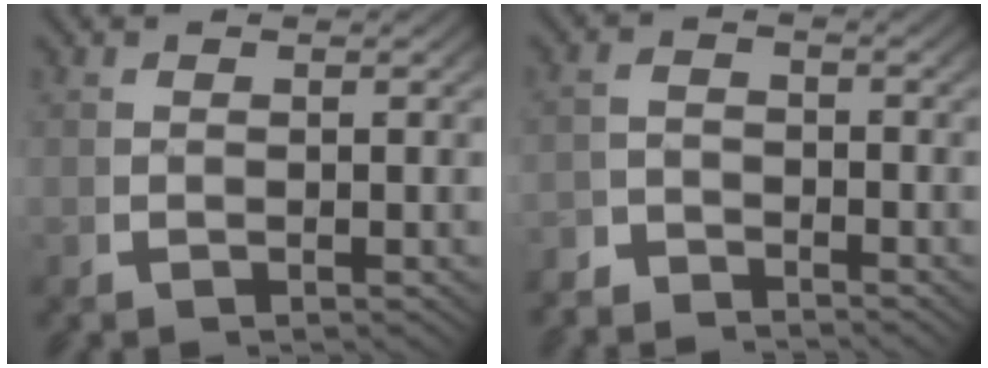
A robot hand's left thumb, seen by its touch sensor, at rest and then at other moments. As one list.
[{"total": 3.4, "force": [-3.3, 0.8, 0.0], "torque": [0.006, -0.016, -0.060]}]